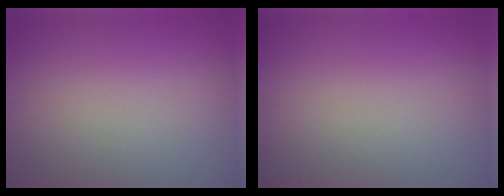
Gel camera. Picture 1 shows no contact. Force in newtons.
{"total": 0.0}